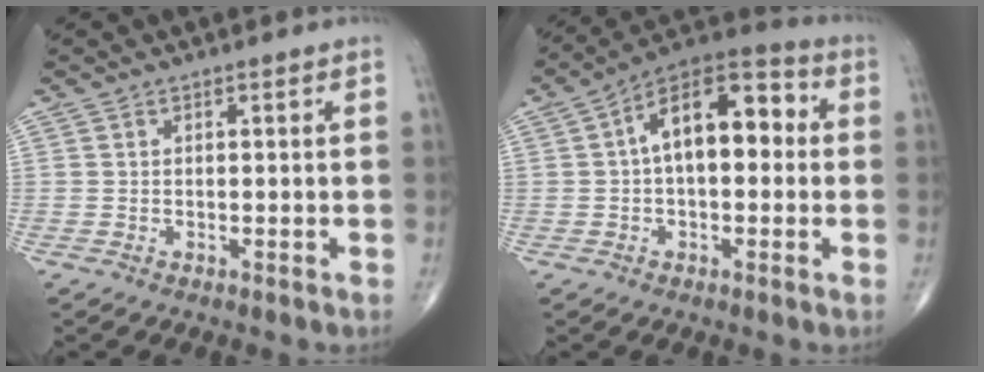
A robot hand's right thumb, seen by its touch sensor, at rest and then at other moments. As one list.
[{"total": 14.8, "force": [1.7, 7.9, 12.3], "torque": [-0.171, 0.044, 0.013]}]